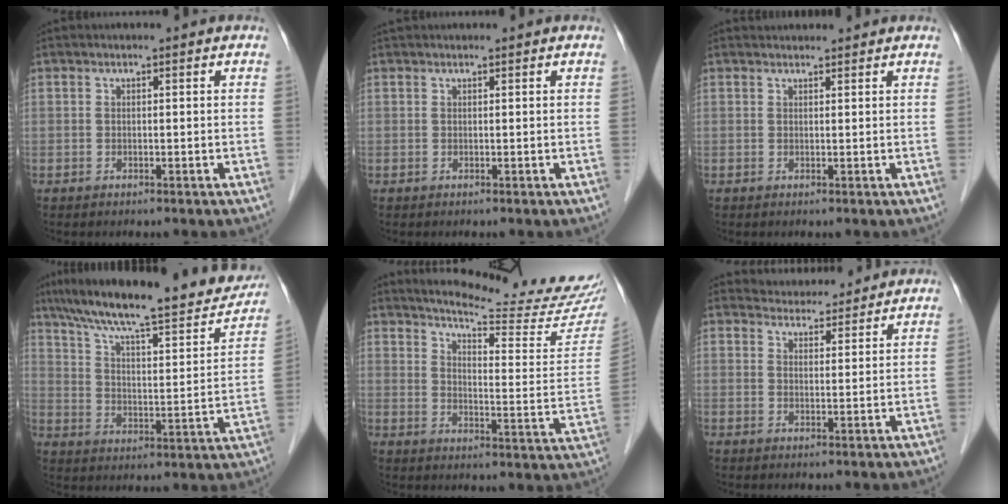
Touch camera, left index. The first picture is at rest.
{"total": 1.2, "force": [1.1, 0.2, 0.3], "torque": [-0.011, 0.022, 0.024]}
{"total": 2.7, "force": [2.7, 0.5, 0.3], "torque": [-0.008, 0.026, 0.039]}
{"total": 25.2, "force": [21.4, 3.9, 12.8], "torque": [-0.207, -0.006, 0.301]}
{"total": 20.2, "force": [19.0, 0.1, 7.0], "torque": [-0.105, -0.091, 0.235]}
{"total": 6.3, "force": [6.1, 1.5, 0.3], "torque": [-0.005, 0.016, 0.084]}